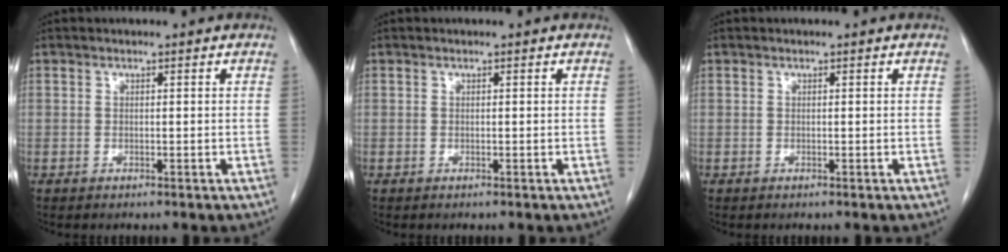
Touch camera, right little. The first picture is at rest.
{"total": 0.0}
{"total": 0.0}